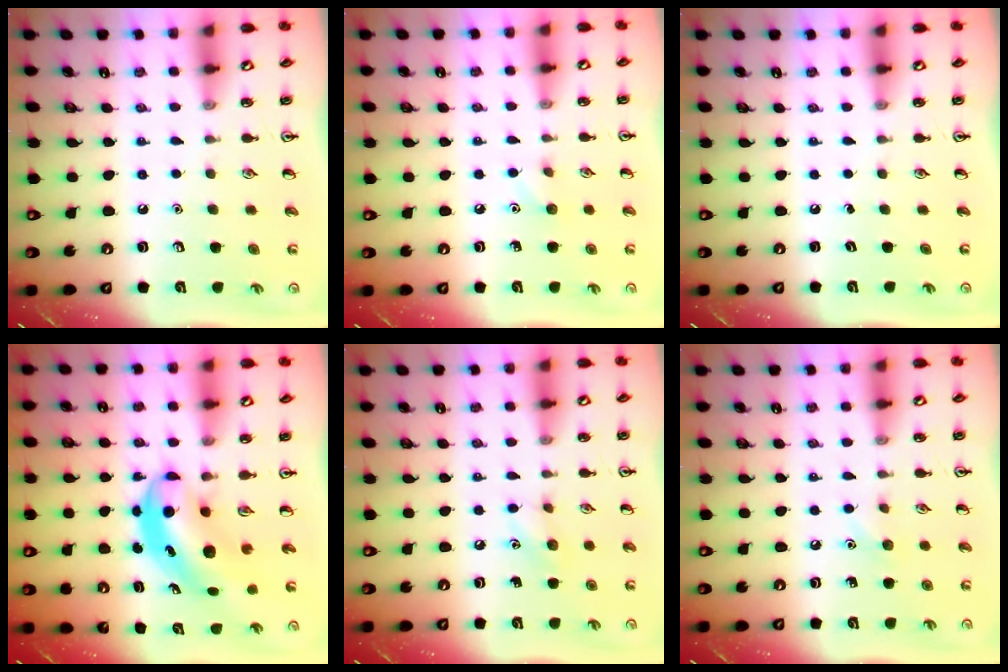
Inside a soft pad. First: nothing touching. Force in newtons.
{"total": 4.7, "press": 4.4, "slide": 1.5}
{"total": 0.0}
{"total": 5.7, "press": 5.4, "slide": 1.5}
{"total": 6.3, "press": 6.1, "slide": 1.4}
{"total": 4.8, "press": 4.5, "slide": 1.6}